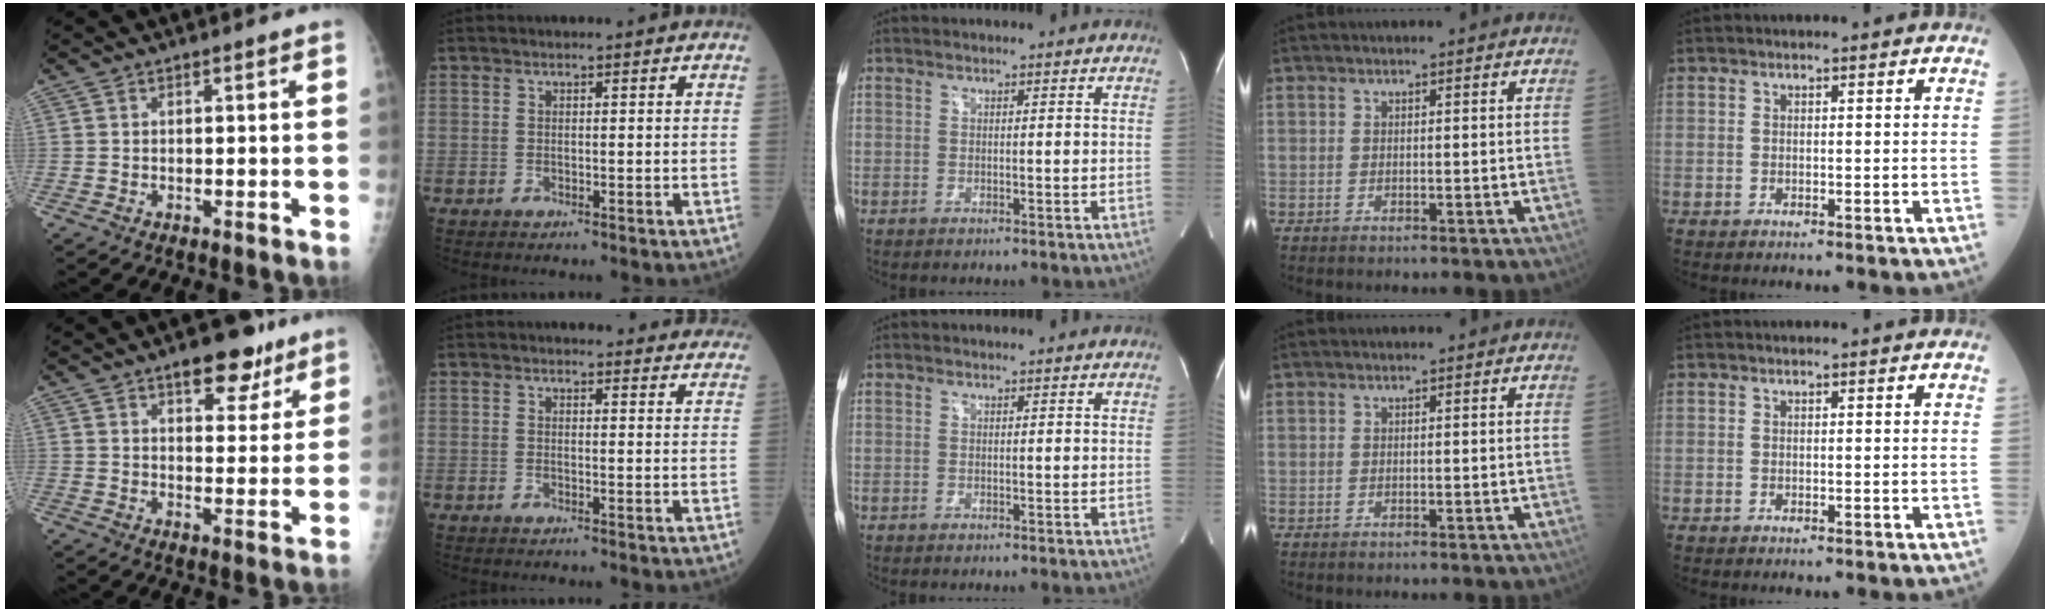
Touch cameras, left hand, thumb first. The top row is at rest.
{"thumb": {"total": 9.8, "force": [6.4, 4.5, 5.8], "torque": [-0.046, -0.032, 0.091]}, "index": {"total": 11.6, "force": [11.1, 2.1, 2.6], "torque": [0.004, -0.010, 0.100]}}